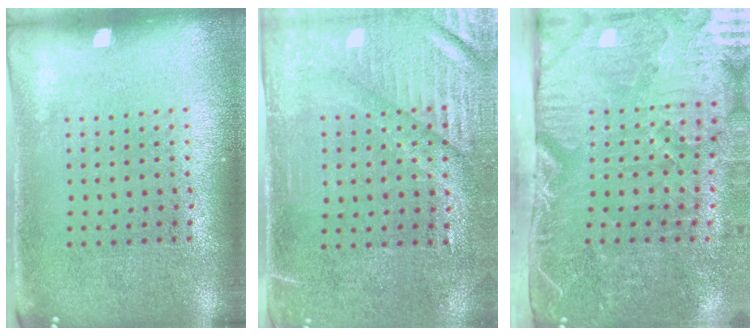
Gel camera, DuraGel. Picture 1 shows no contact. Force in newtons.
{"total": 3.5, "press": 3.1, "slide": 1.6}
{"total": 5.4, "press": 4.4, "slide": 3.0}